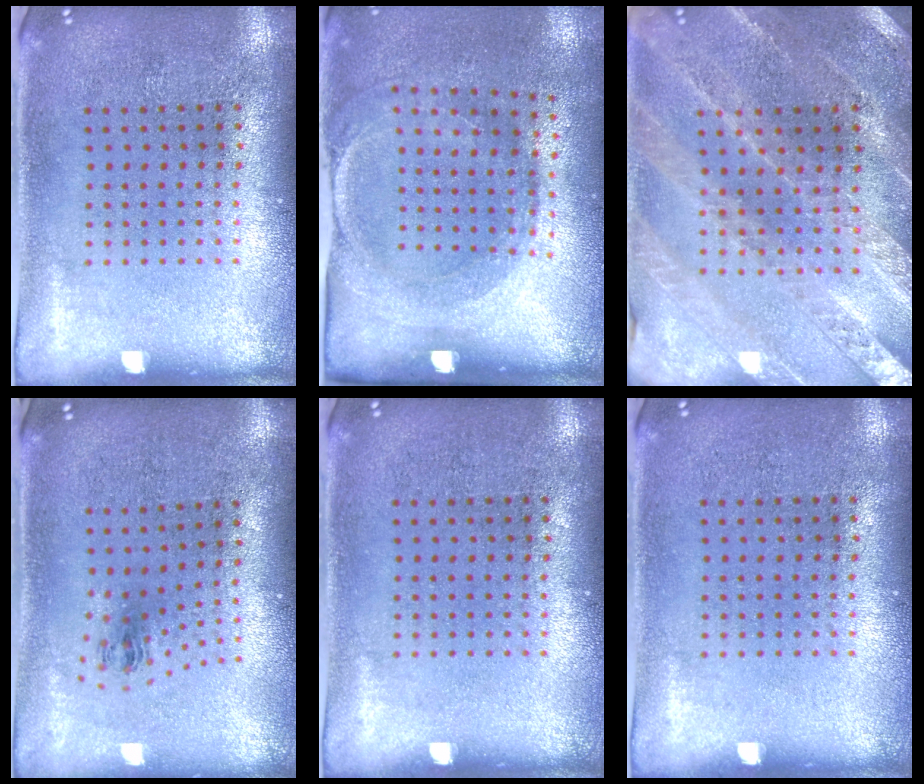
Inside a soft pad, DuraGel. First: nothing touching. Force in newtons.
{"total": 1.7, "press": 1.3, "slide": 1.1}
{"total": 1.5, "press": 1.5, "slide": 0.2}
{"total": 1.0, "press": 0.4, "slide": 0.9}
{"total": 0.0}
{"total": 0.0}